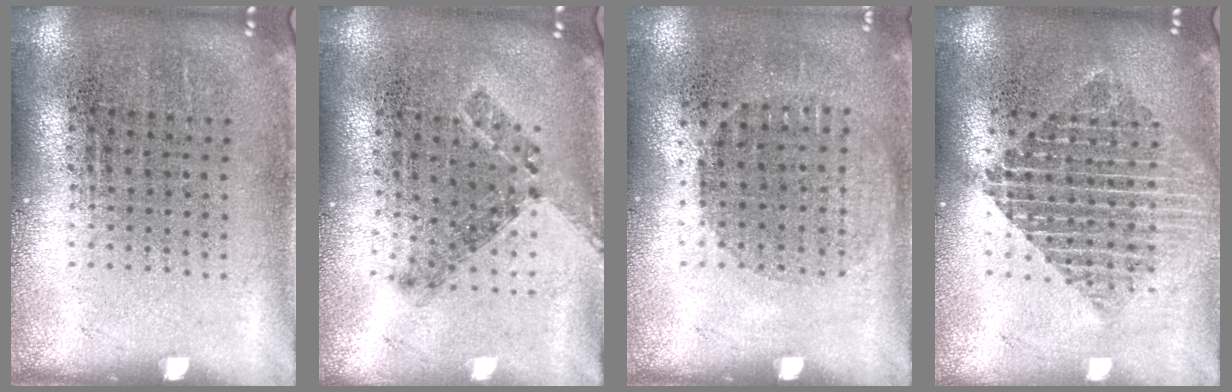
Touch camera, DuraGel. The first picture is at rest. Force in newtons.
{"total": 0.8, "press": 0.8, "slide": 0.3}
{"total": 0.9, "press": 0.8, "slide": 0.4}
{"total": 2.0, "press": 1.6, "slide": 1.2}